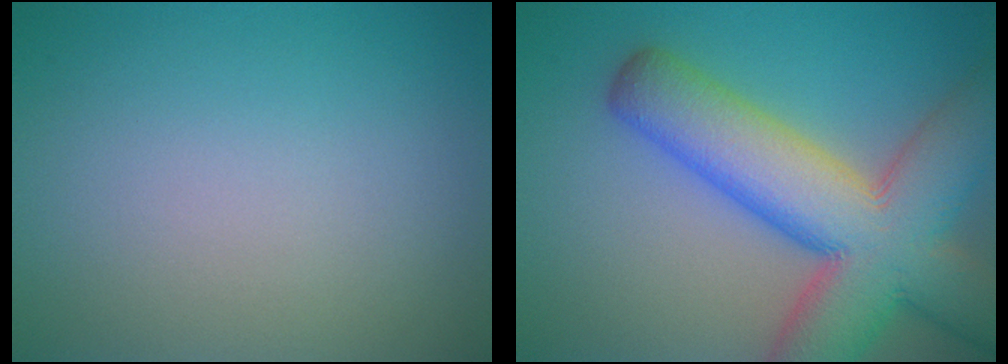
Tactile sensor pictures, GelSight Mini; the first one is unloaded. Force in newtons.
{"total": 12.5, "press": 12.5, "slide": 0.6}